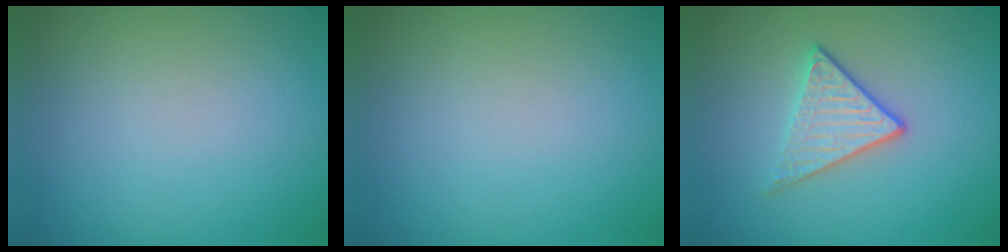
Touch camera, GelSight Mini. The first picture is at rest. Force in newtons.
{"total": 0.0}
{"total": 2.9, "press": 2.6, "slide": 1.4}